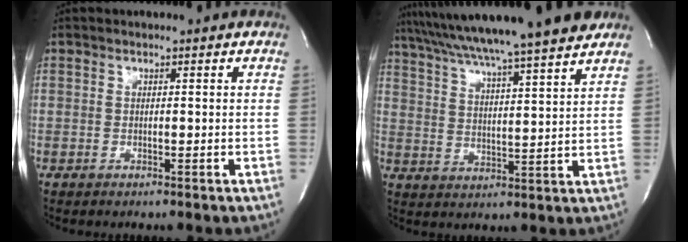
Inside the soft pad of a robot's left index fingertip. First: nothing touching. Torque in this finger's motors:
{"motor_torque": [0.39, -0.39, 1.03, 0.15]}